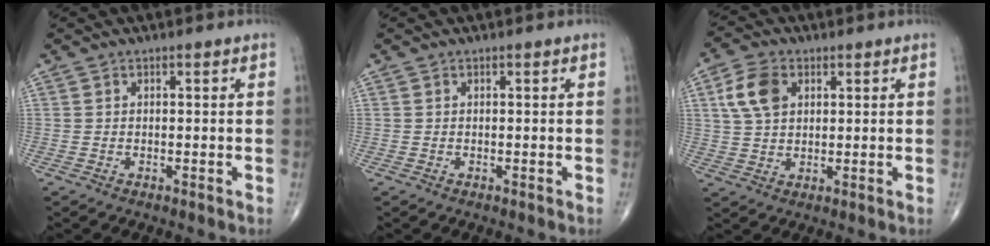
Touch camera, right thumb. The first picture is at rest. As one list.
[{"total": 0.0}, {"total": 7.5, "force": [2.5, 5.1, 5.0], "torque": [-0.090, 0.000, 0.046]}]